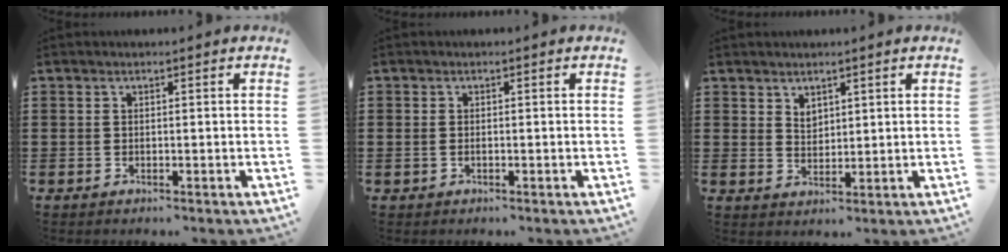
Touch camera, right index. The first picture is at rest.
{"total": 0.8, "force": [-0.2, 0.4, 0.7], "torque": [-0.015, 0.000, -0.005]}
{"total": 2.3, "force": [1.8, 1.3, 0.4], "torque": [-0.012, 0.004, 0.035]}